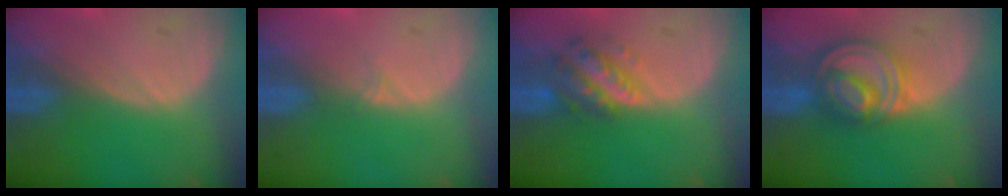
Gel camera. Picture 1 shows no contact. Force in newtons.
{"total": 0.9, "press": 0.6, "slide": 0.7}
{"total": 5.8, "press": 5.3, "slide": 2.4}
{"total": 7.9, "press": 6.9, "slide": 3.8}